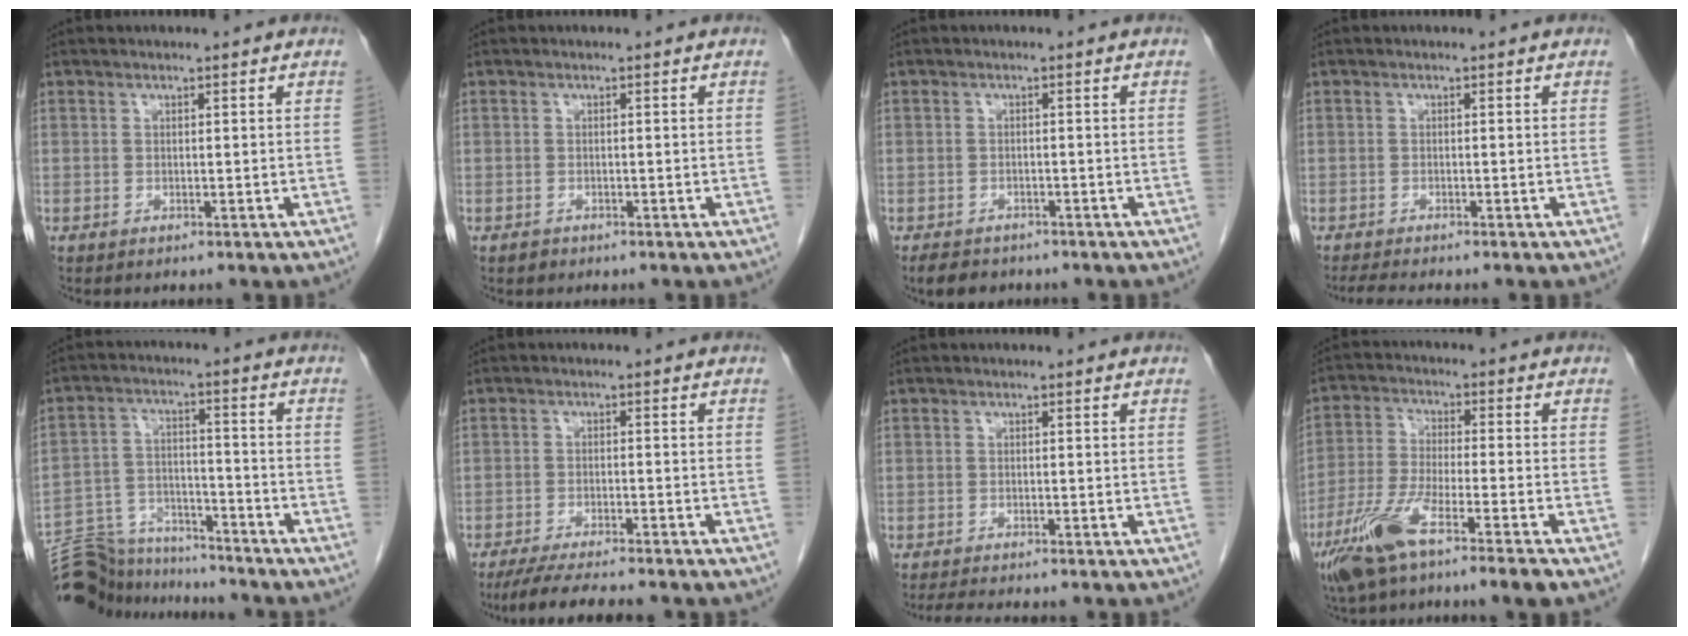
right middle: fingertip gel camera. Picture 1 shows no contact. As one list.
[{"total": 0.8, "force": [-0.6, 0.5, 0.0], "torque": [-0.002, 0.002, -0.010]}, {"total": 4.2, "force": [-3.3, 2.2, 1.2], "torque": [-0.019, -0.001, -0.047]}, {"total": 3.1, "force": [-2.7, 0.0, 1.5], "torque": [-0.025, -0.009, -0.045]}, {"total": 15.1, "force": [-14.4, 3.4, 2.8], "torque": [-0.060, 0.022, -0.228]}, {"total": 9.9, "force": [-8.5, 0.9, 5.1], "torque": [-0.075, -0.019, -0.128]}, {"total": 3.0, "force": [-2.7, 0.1, 1.4], "torque": [-0.023, -0.010, -0.044]}, {"total": 10.0, "force": [-6.4, 0.1, 7.7], "torque": [-0.161, -0.021, -0.125]}]